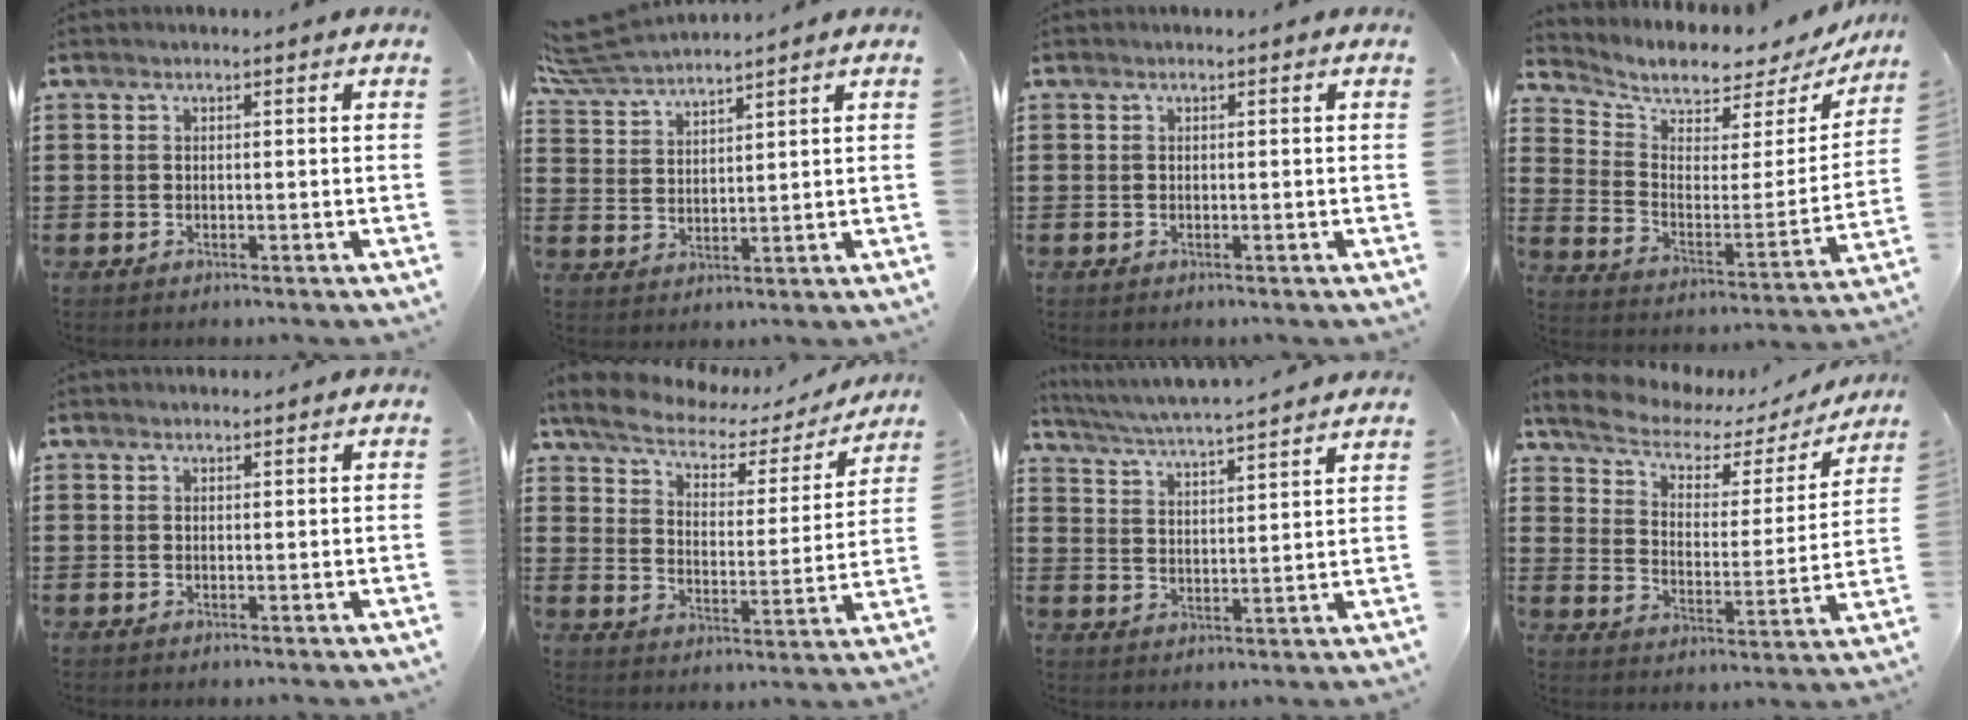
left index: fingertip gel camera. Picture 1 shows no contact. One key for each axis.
{"total": 5.7, "fx": 5.5, "fy": 0.2, "fz": 1.3, "tx": -0.050, "ty": -0.022, "tz": 0.100}
{"total": 0.0}
{"total": 5.1, "fx": 4.8, "fy": 1.5, "fz": 0.7, "tx": -0.042, "ty": -0.051, "tz": 0.078}
{"total": 0.6, "fx": 0.6, "fy": 0.1, "fz": 0.0, "tx": -0.002, "ty": 0.000, "tz": 0.013}
{"total": 5.3, "fx": 4.0, "fy": 2.1, "fz": 2.6, "tx": -0.074, "ty": -0.021, "tz": 0.065}
{"total": 4.6, "fx": 4.4, "fy": -0.7, "fz": 1.2, "tx": -0.046, "ty": -0.036, "tz": 0.070}
{"total": 5.6, "fx": 4.1, "fy": 2.5, "fz": 2.8, "tx": -0.076, "ty": -0.020, "tz": 0.066}